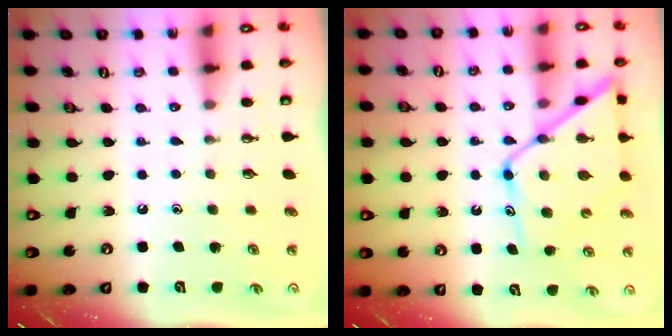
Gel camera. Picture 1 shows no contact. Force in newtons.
{"total": 15.5, "press": 15.4, "slide": 1.4}